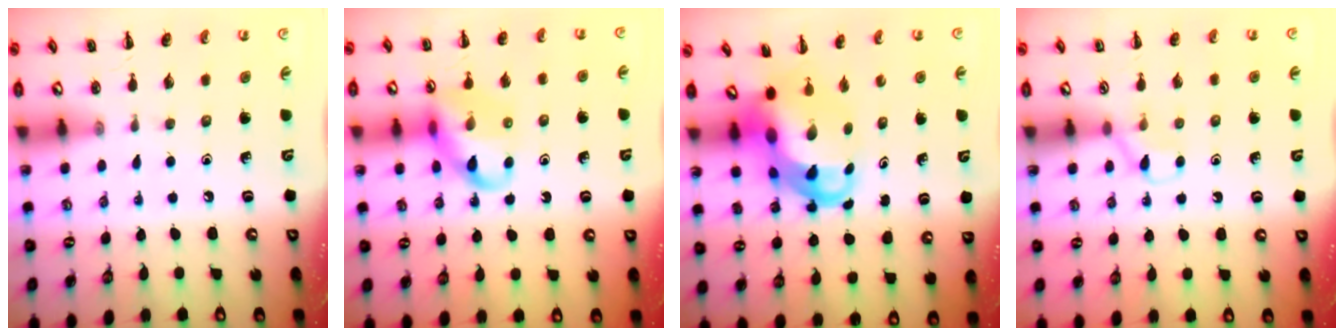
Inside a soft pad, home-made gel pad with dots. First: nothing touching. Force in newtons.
{"total": 12.4, "press": 12.2, "slide": 2.0}
{"total": 7.1, "press": 6.8, "slide": 1.9}
{"total": 4.4, "press": 4.1, "slide": 1.5}